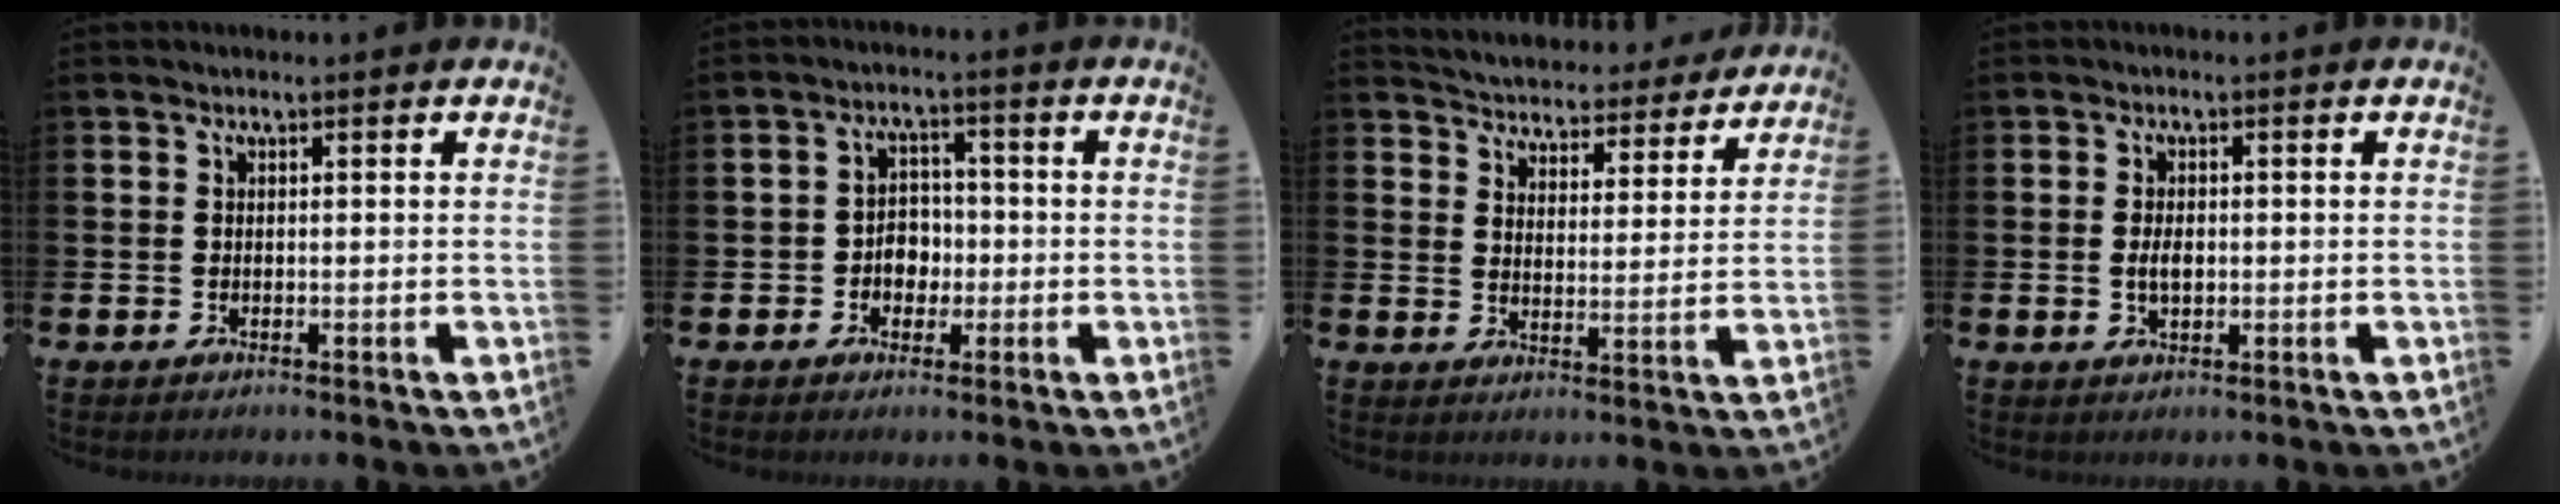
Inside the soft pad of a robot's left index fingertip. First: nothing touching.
{"total": 3.5, "force": [-0.9, 3.0, 1.5], "torque": [-0.031, 0.007, -0.025]}
{"total": 4.8, "force": [4.8, 0.9, -0.2], "torque": [-0.019, -0.041, 0.079]}
{"total": 2.6, "force": [-0.1, 1.4, 2.2], "torque": [-0.035, 0.001, -0.004]}